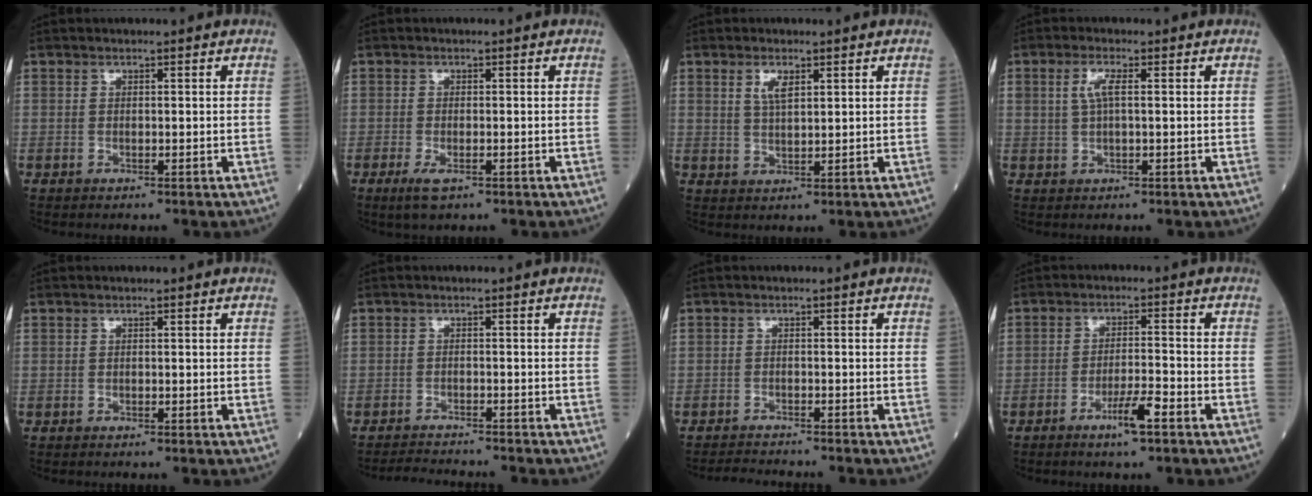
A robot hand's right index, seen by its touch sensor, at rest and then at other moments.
{"total": 2.5, "force": [-1.3, 0.8, 2.0], "torque": [-0.043, -0.004, -0.018]}
{"total": 2.9, "force": [1.5, 0.9, 2.3], "torque": [-0.049, 0.001, 0.031]}
{"total": 3.0, "force": [0.8, 0.8, 2.8], "torque": [-0.062, 0.006, 0.017]}
{"total": 0.0}
{"total": 4.0, "force": [-3.9, 0.0, 0.6], "torque": [-0.009, -0.017, -0.067]}
{"total": 3.6, "force": [-3.6, 0.0, 0.4], "torque": [-0.008, -0.017, -0.061]}
{"total": 4.8, "force": [-2.8, 0.2, 3.8], "torque": [-0.069, -0.005, -0.053]}